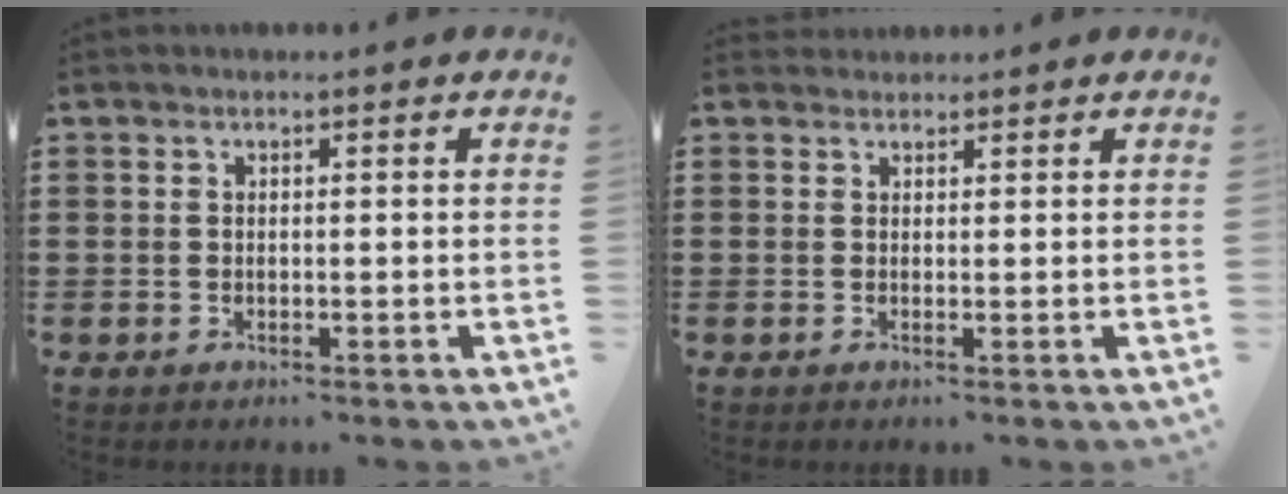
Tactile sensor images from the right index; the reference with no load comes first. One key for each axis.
{"total": 0.9, "fx": 0.9, "fy": 0.3, "fz": -0.1, "tx": 0.000, "ty": 0.002, "tz": 0.018}